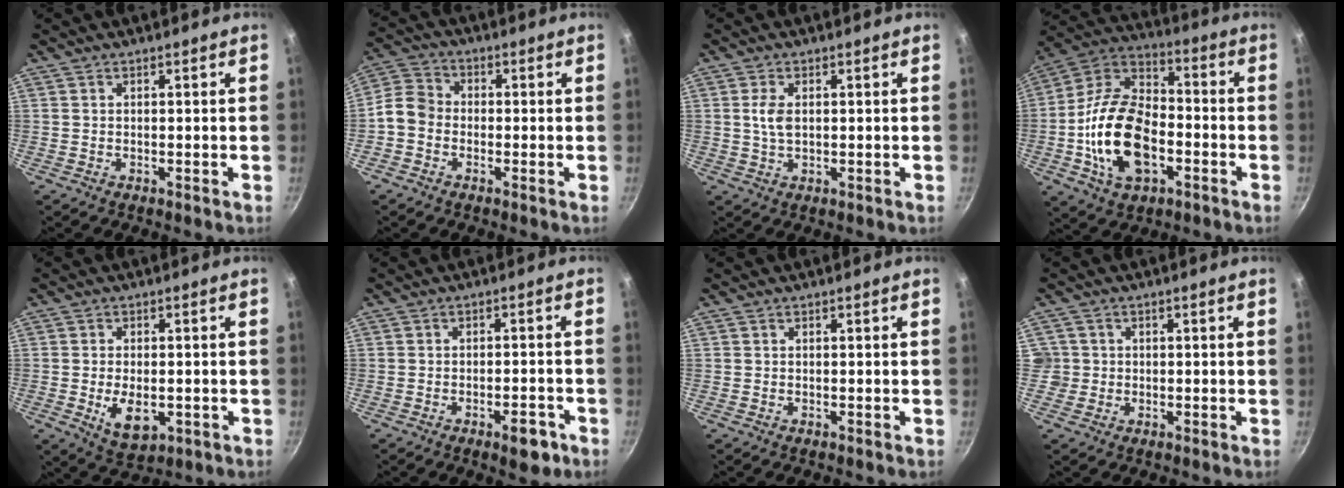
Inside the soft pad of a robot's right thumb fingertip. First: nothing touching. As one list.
[{"total": 5.9, "force": [-1.7, 4.8, 3.0], "torque": [-0.045, 0.024, -0.054]}, {"total": 3.5, "force": [0.6, 2.0, 2.9], "torque": [-0.057, 0.000, 0.011]}, {"total": 19.7, "force": [-4.9, 11.9, 14.9], "torque": [-0.260, 0.038, -0.099]}, {"total": 7.3, "force": [-1.5, 4.2, 5.8], "torque": [-0.088, -0.005, -0.013]}, {"total": 5.6, "force": [-3.0, 2.3, 4.1], "torque": [-0.037, 0.023, -0.032]}, {"total": 0.0}, {"total": 2.8, "force": [-0.1, 2.8, 0.3], "torque": [0.013, 0.009, -0.004]}]